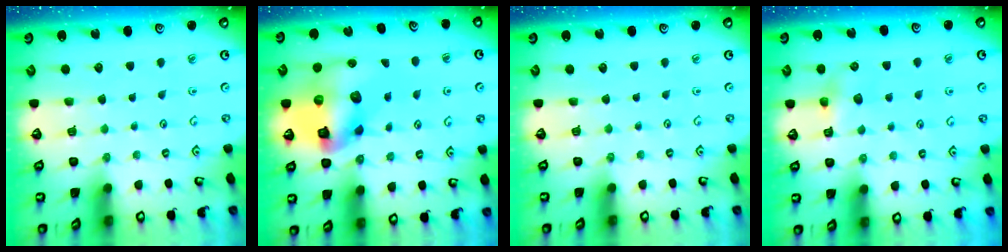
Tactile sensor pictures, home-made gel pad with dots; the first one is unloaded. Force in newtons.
{"total": 16.7, "press": 16.5, "slide": 2.2}
{"total": 0.0}
{"total": 4.8, "press": 4.8, "slide": 0.4}